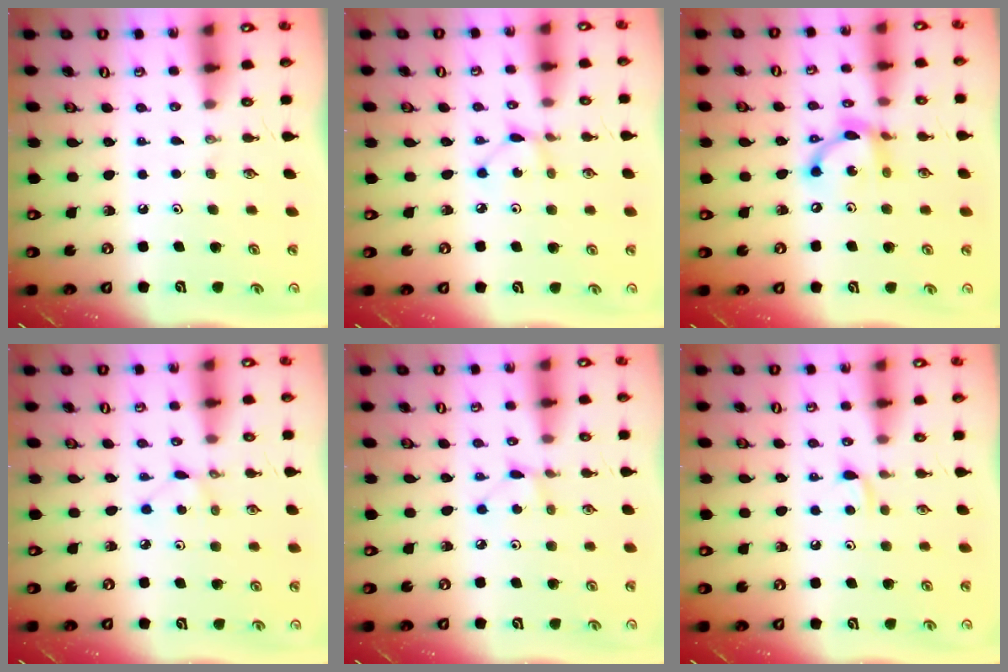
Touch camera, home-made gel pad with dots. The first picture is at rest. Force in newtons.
{"total": 2.3, "press": 2.3, "slide": 0.1}
{"total": 12.3, "press": 12.3, "slide": 1.0}
{"total": 2.1, "press": 2.1, "slide": 0.3}
{"total": 3.5, "press": 3.5, "slide": 0.4}
{"total": 4.4, "press": 4.4, "slide": 0.7}